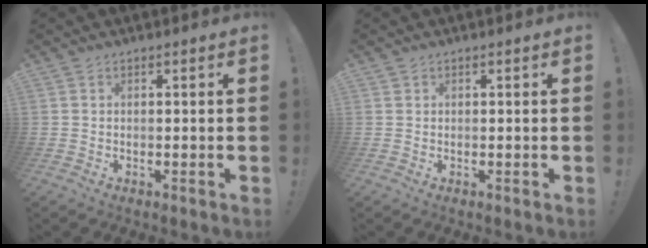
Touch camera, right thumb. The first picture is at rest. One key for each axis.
{"total": 0.6, "fx": 0.4, "fy": 0.4, "fz": 0.0, "tx": 0.004, "ty": -0.002, "tz": 0.007}